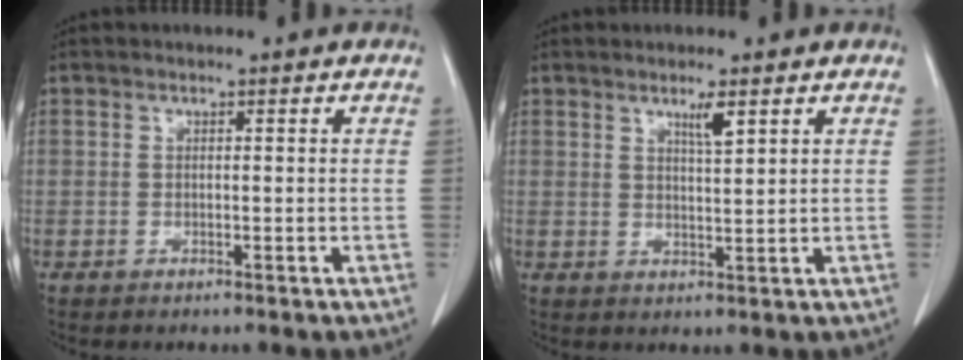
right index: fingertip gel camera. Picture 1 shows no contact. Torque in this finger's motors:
{"motor_torque": [0.15, 0.04, 0.03, 0.02]}